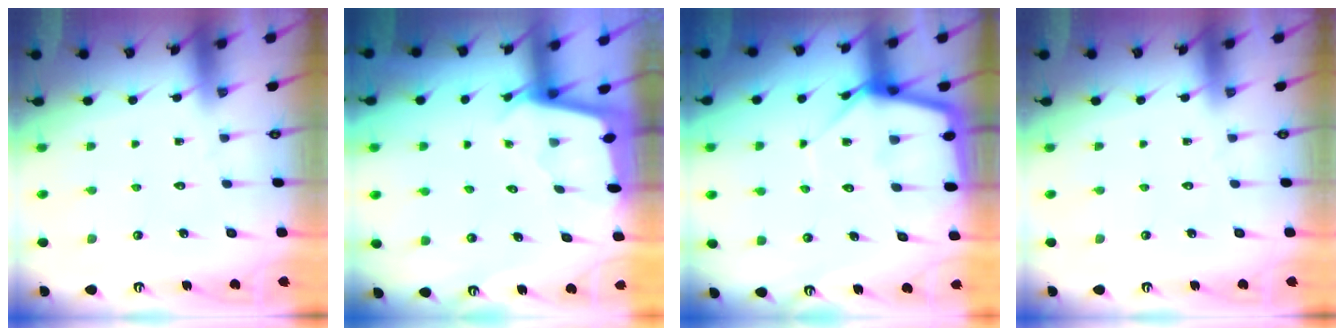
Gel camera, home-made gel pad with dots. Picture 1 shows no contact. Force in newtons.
{"total": 1.9, "press": 1.9, "slide": 0.2}
{"total": 8.2, "press": 8.2, "slide": 0.5}
{"total": 0.0}